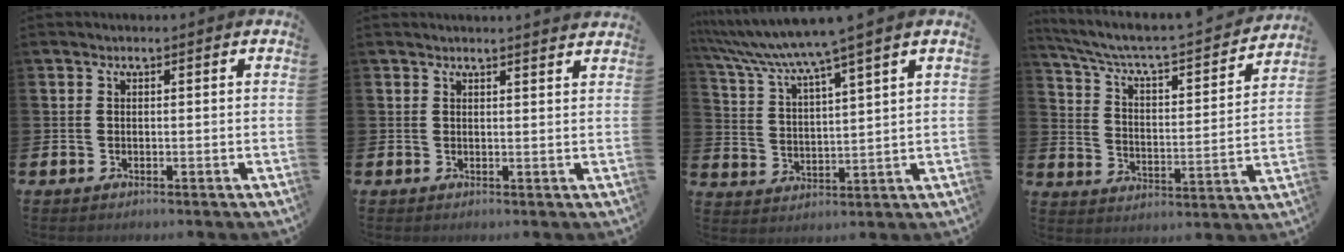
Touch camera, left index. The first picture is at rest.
{"total": 1.5, "force": [1.5, -0.2, 0.1], "torque": [0.008, -0.012, 0.025]}
{"total": 7.1, "force": [6.4, -0.8, 3.0], "torque": [-0.088, -0.036, 0.108]}
{"total": 6.3, "force": [5.6, 1.2, 2.7], "torque": [-0.084, -0.045, 0.086]}